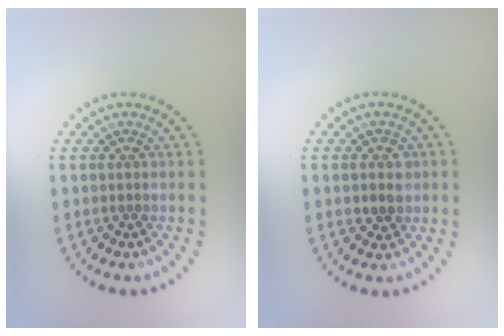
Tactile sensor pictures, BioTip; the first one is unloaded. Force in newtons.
{"total": 2.0, "press": 1.9, "slide": 0.5}